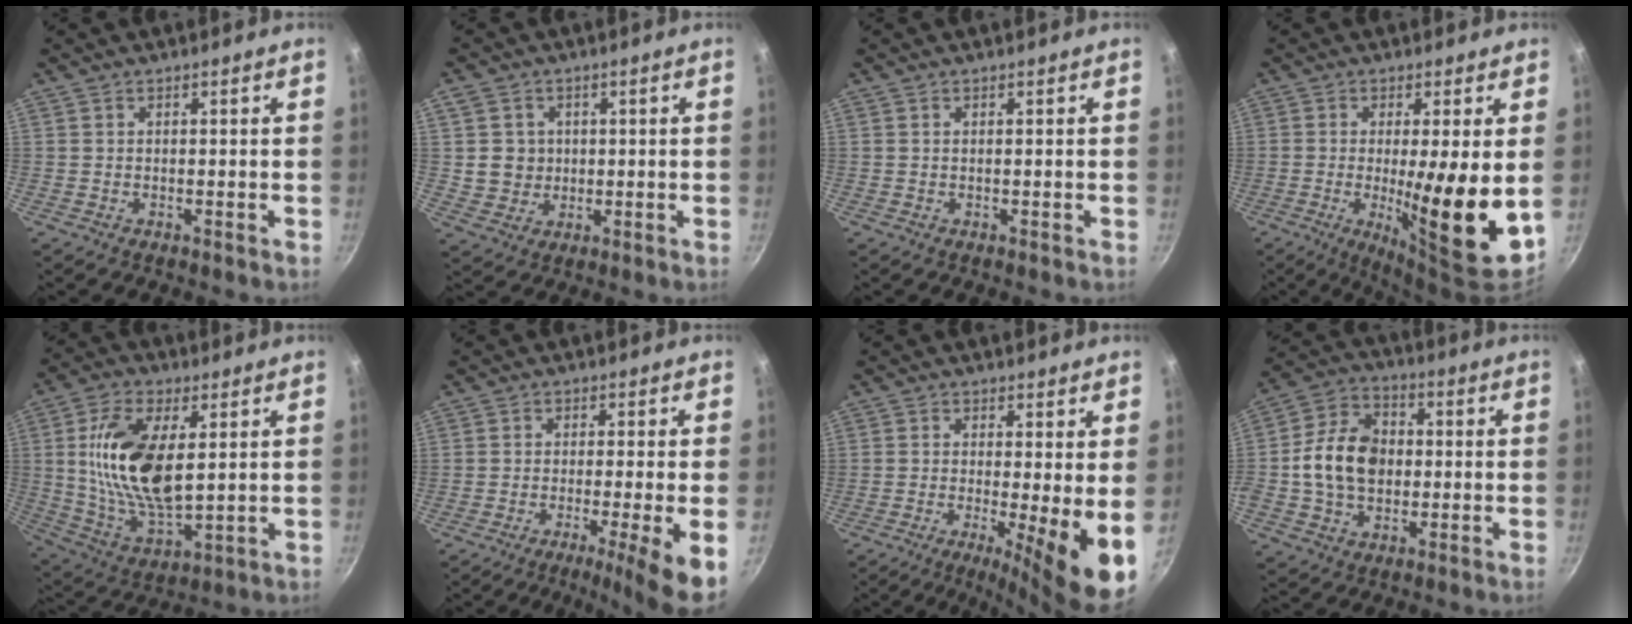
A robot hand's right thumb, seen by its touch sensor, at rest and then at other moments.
{"total": 5.6, "force": [0.8, 5.2, 1.6], "torque": [-0.003, 0.006, 0.020]}
{"total": 0.0}
{"total": 14.1, "force": [-0.8, 2.2, 13.9], "torque": [-0.218, -0.020, -0.008]}
{"total": 17.6, "force": [3.3, 8.6, 15.0], "torque": [-0.277, -0.013, 0.068]}
{"total": 8.4, "force": [-3.2, 0.2, 7.8], "torque": [-0.122, 0.002, -0.050]}
{"total": 10.7, "force": [-1.4, 1.8, 10.4], "torque": [-0.146, -0.018, -0.021]}
{"total": 13.5, "force": [-0.3, 10.1, 9.0], "torque": [-0.140, 0.020, -0.018]}